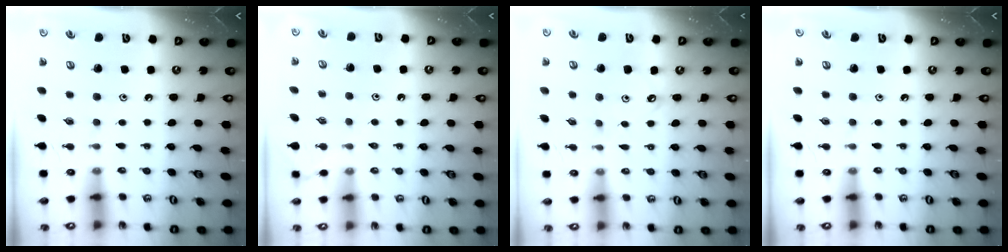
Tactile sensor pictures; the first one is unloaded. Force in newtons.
{"total": 2.4, "press": 2.4, "slide": 0.5}
{"total": 5.4, "press": 5.4, "slide": 0.5}
{"total": 0.0}